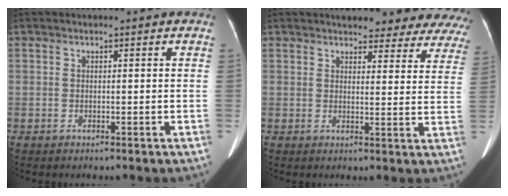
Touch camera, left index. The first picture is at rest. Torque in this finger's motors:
{"motor_torque": [0.91, -0.83, 0.13, 0.01]}